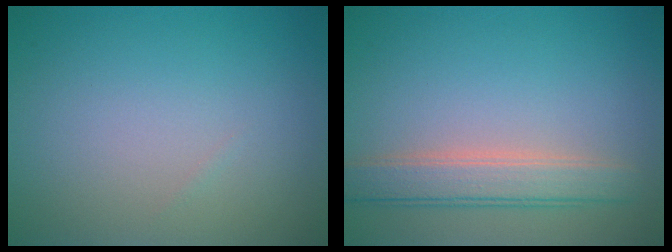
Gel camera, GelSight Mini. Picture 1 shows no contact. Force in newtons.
{"total": 3.7, "press": 3.7, "slide": 0.3}